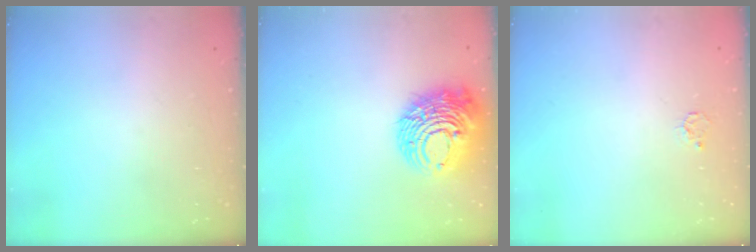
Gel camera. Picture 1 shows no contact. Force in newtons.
{"total": 15.2, "press": 15.1, "slide": 1.2}
{"total": 3.3, "press": 3.3, "slide": 0.3}